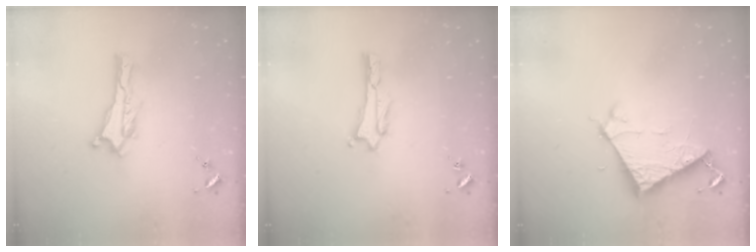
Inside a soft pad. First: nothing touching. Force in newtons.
{"total": 1.6, "press": 1.6, "slide": 0.2}
{"total": 6.4, "press": 6.4, "slide": 0.4}